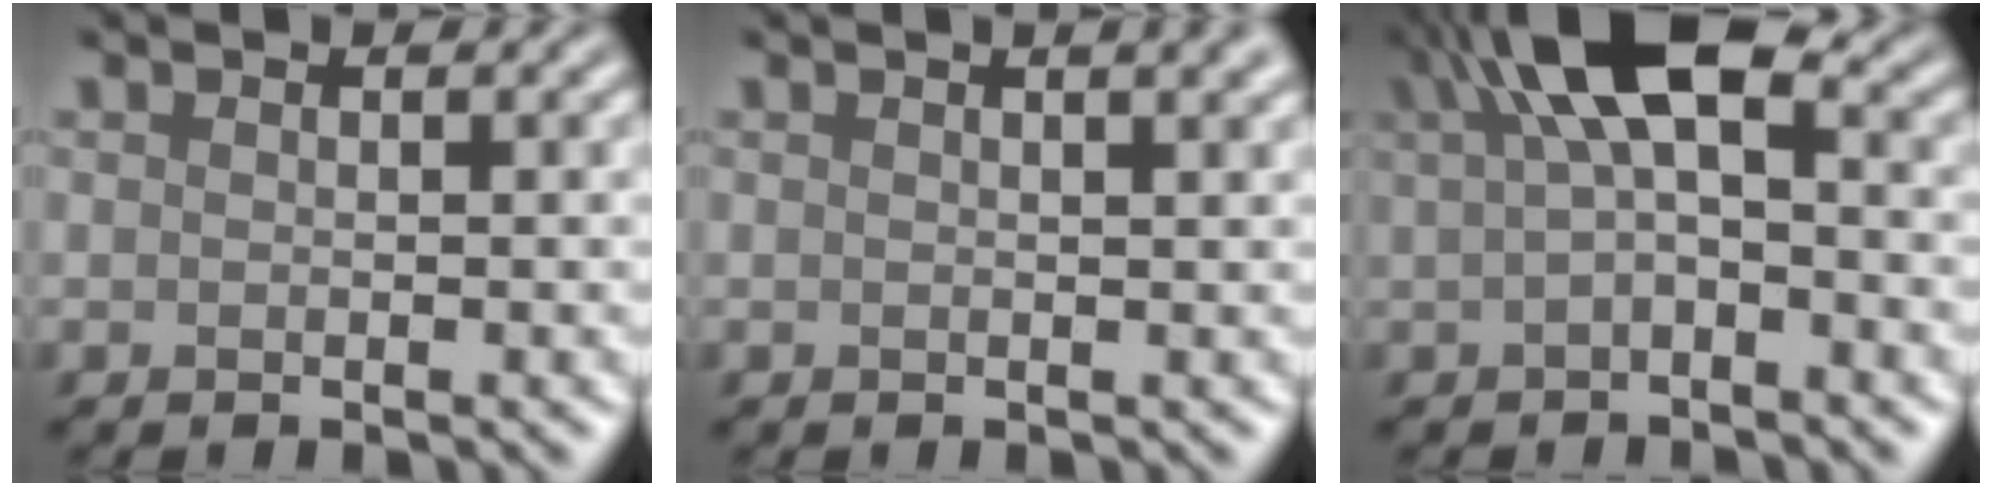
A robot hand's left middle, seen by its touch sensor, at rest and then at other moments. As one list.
[{"total": 3.6, "force": [1.9, 1.5, 2.7], "torque": [-0.008, 0.012, -0.001]}, {"total": 6.8, "force": [1.9, 2.6, 6.0], "torque": [-0.103, 0.019, 0.021]}]